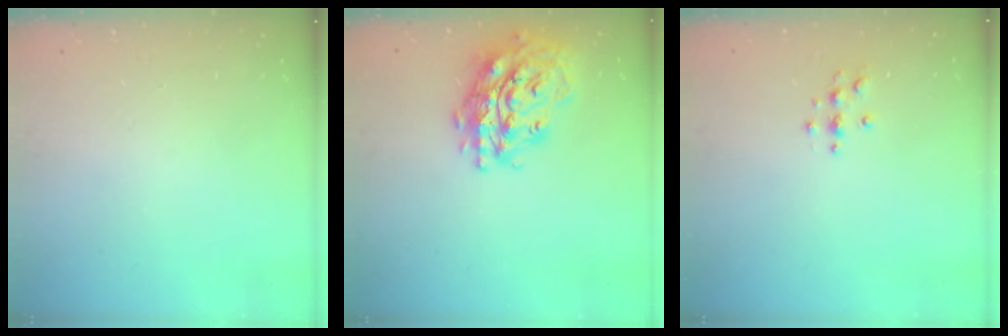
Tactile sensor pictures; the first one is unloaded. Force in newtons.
{"total": 21.0, "press": 20.9, "slide": 2.7}
{"total": 3.3, "press": 3.3, "slide": 0.4}